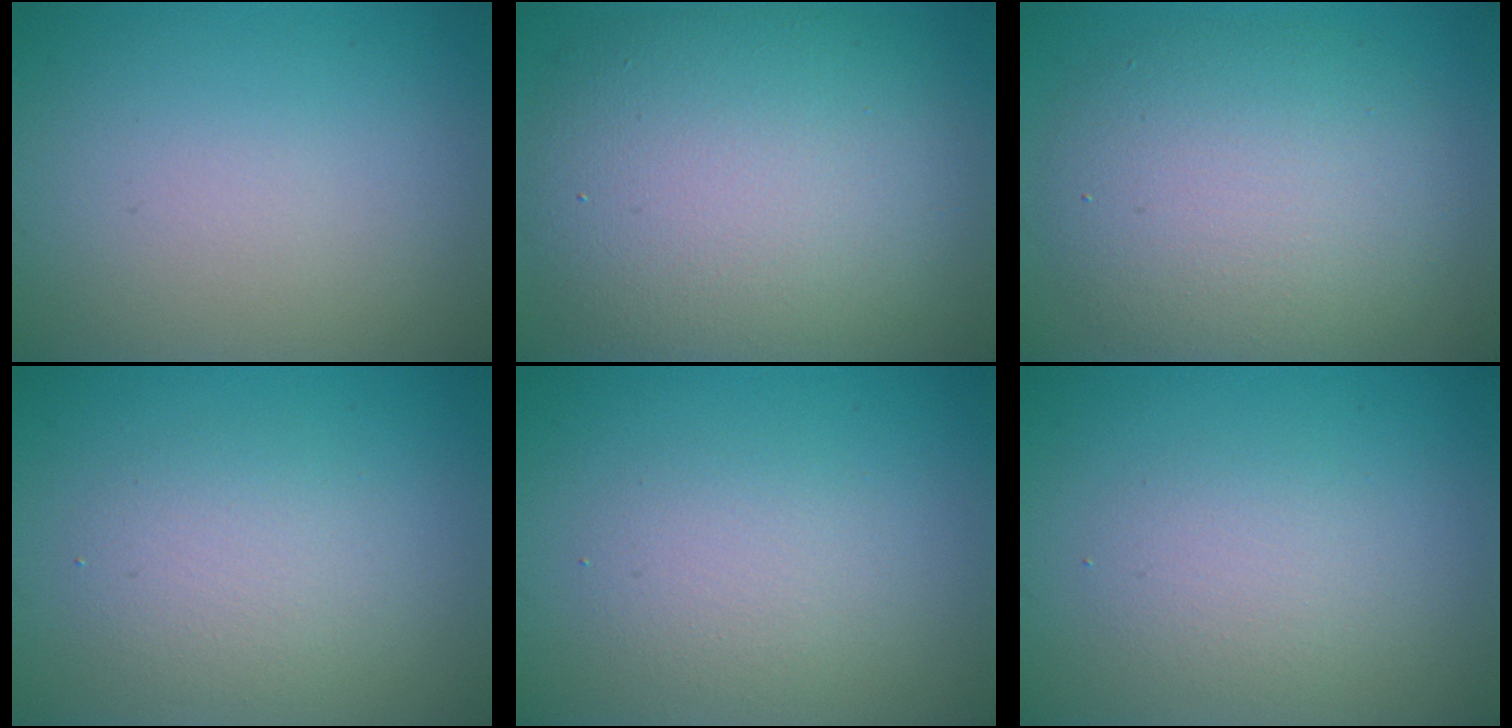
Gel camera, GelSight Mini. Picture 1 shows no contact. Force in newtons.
{"total": 12.0, "press": 12.0, "slide": 0.5}
{"total": 7.4, "press": 7.4, "slide": 0.3}
{"total": 2.9, "press": 2.9, "slide": 0.3}
{"total": 2.5, "press": 2.5, "slide": 0.2}
{"total": 2.2, "press": 2.2, "slide": 0.1}